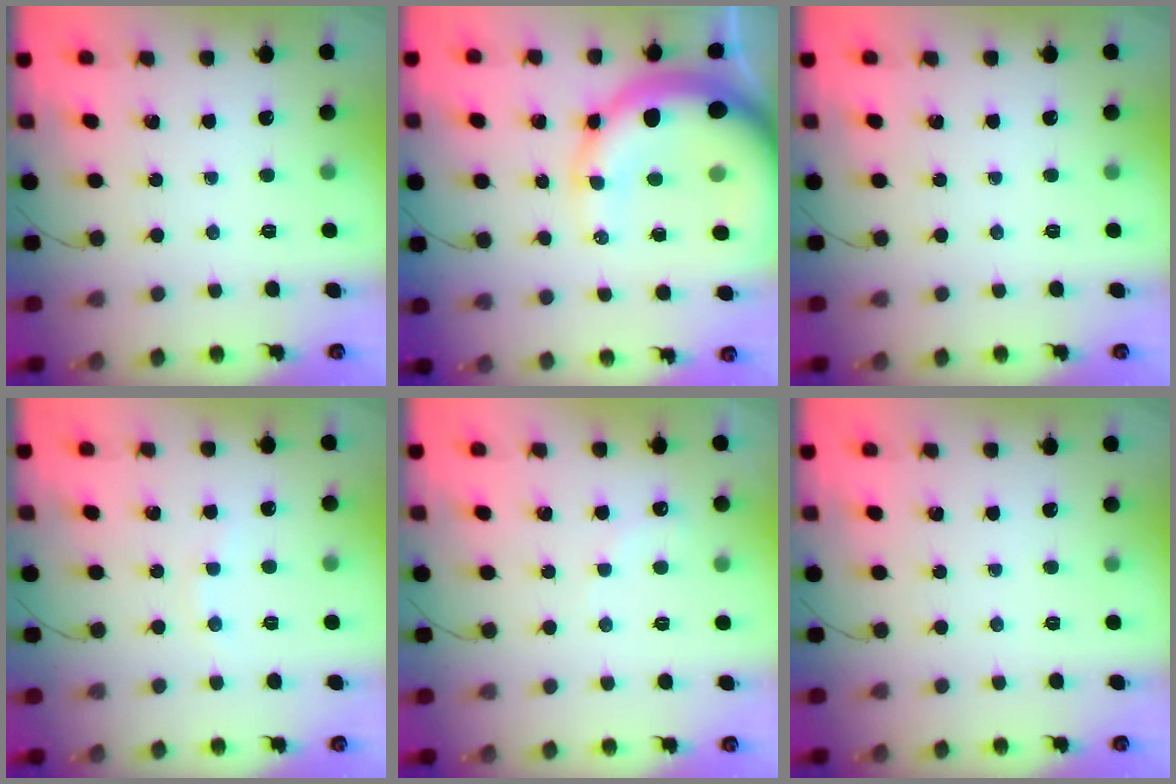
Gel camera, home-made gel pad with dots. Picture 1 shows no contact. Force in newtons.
{"total": 17.8, "press": 17.5, "slide": 3.3}
{"total": 0.0}
{"total": 2.6, "press": 2.5, "slide": 0.8}
{"total": 5.6, "press": 5.4, "slide": 1.4}
{"total": 0.0}